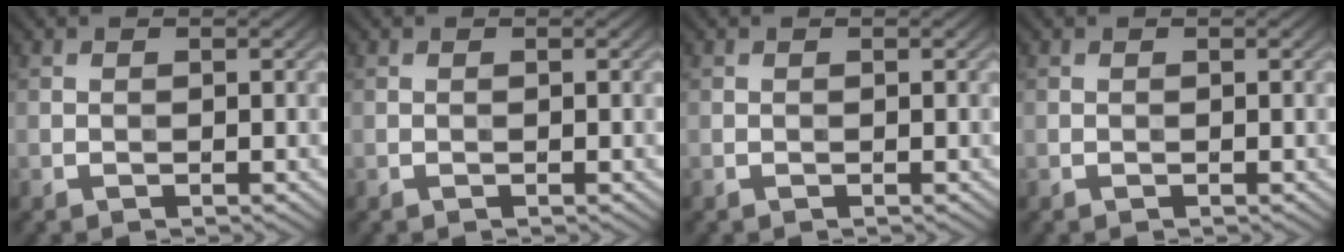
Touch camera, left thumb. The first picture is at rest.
{"total": 0.0}
{"total": 0.0}
{"total": 0.0}